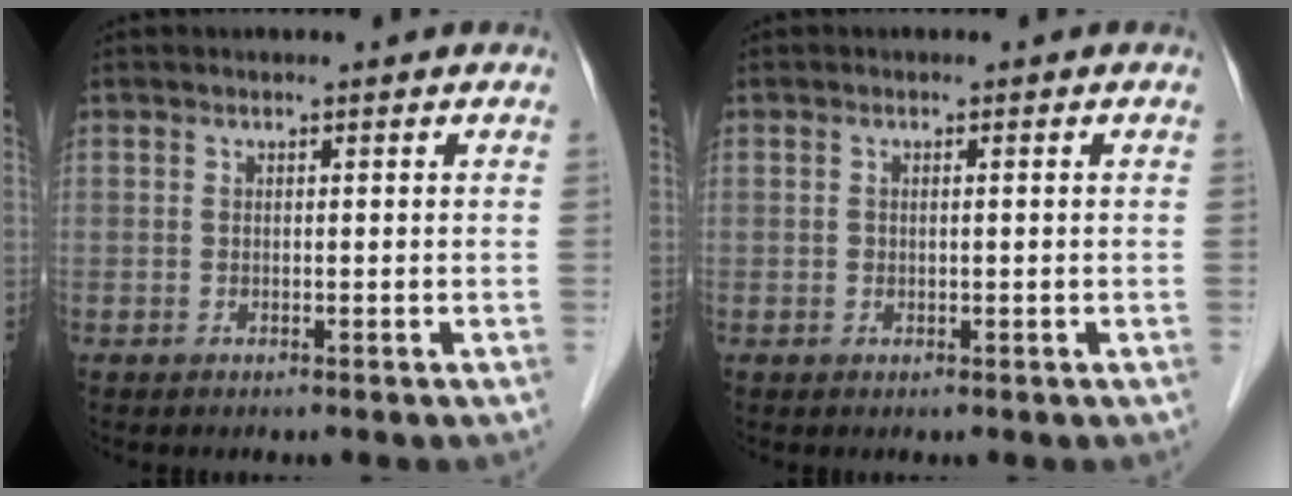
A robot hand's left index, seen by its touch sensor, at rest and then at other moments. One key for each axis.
{"total": 0.8, "fx": 0.1, "fy": 0.2, "fz": 0.8, "tx": -0.023, "ty": 0.001, "tz": 0.005}